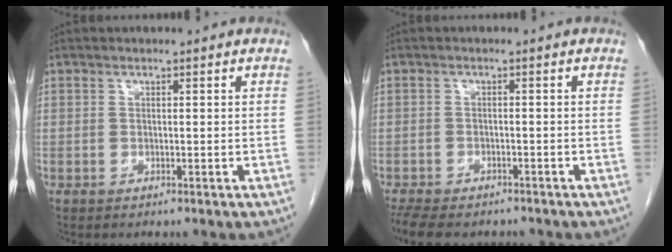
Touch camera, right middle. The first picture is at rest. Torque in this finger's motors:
{"motor_torque": [0.83, -0.66, 0.10, 0.03]}